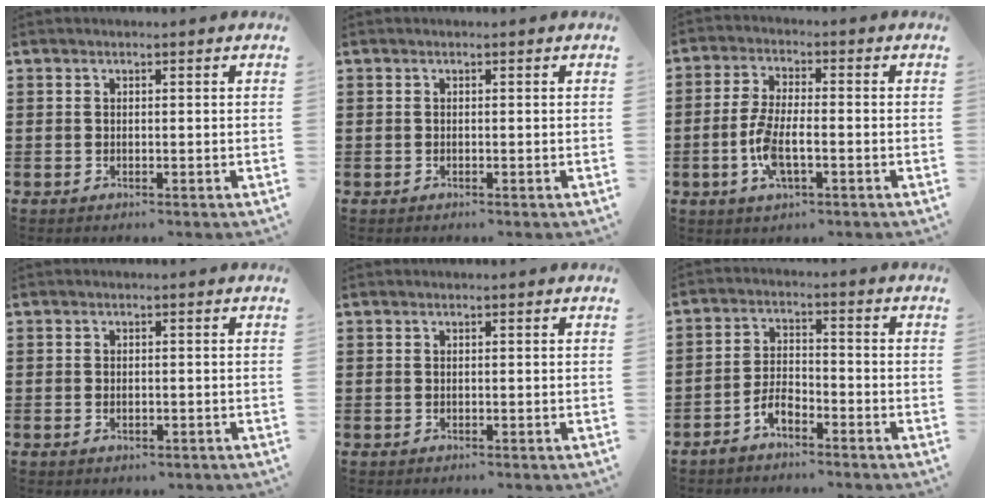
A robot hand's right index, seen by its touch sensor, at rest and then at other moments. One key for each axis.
{"total": 0.0}
{"total": 6.9, "fx": -2.1, "fy": 2.5, "fz": 6.1, "tx": -0.138, "ty": -0.006, "tz": -0.043}
{"total": 0.9, "fx": -0.3, "fy": 0.5, "fz": 0.7, "tx": -0.015, "ty": -0.001, "tz": -0.005}
{"total": 0.0}
{"total": 4.0, "fx": -3.1, "fy": 1.5, "fz": 2.1, "tx": -0.052, "ty": 0.007, "tz": -0.064}